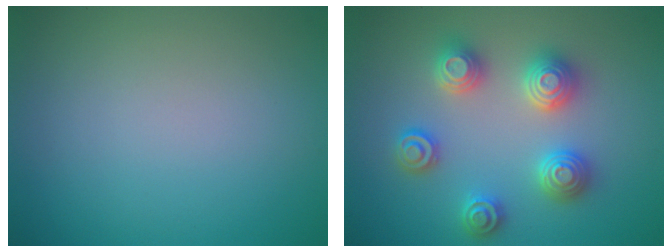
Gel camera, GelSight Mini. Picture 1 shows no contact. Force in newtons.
{"total": 4.8, "press": 4.7, "slide": 0.8}